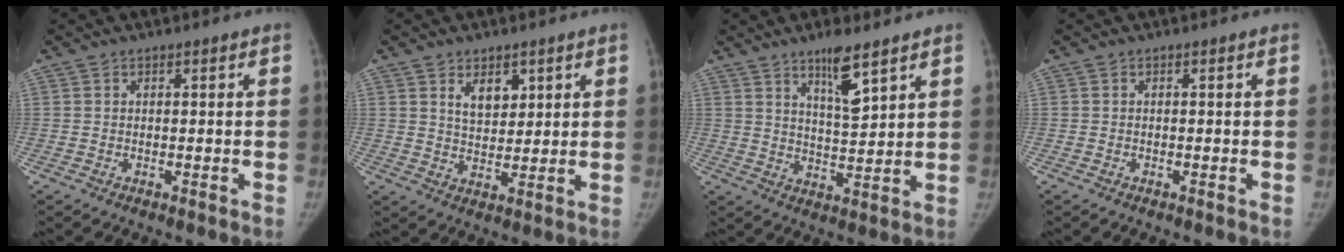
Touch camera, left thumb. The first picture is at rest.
{"total": 5.8, "force": [2.9, 3.6, 3.6], "torque": [-0.032, -0.023, 0.052]}
{"total": 7.8, "force": [5.1, 1.7, 5.6], "torque": [-0.086, -0.038, 0.091]}
{"total": 0.0}